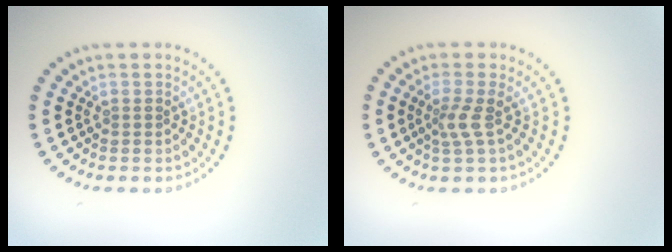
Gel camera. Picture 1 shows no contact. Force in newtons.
{"total": 2.0, "press": 1.4, "slide": 1.4}